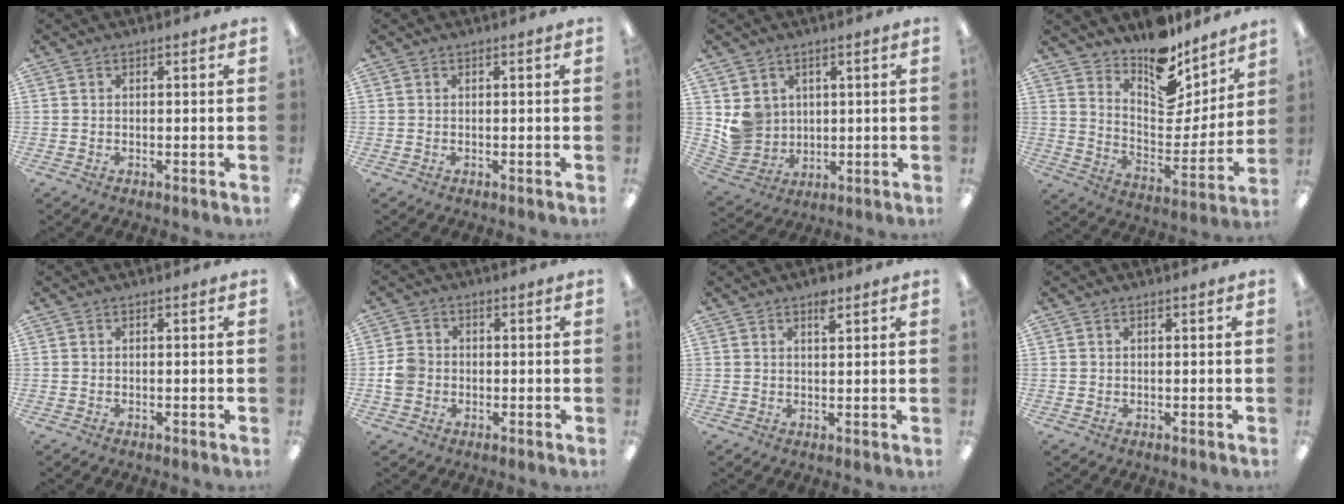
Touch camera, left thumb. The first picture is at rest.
{"total": 0.0}
{"total": 7.4, "force": [2.6, 6.8, 0.9], "torque": [-0.022, -0.006, 0.057]}
{"total": 14.9, "force": [12.3, 6.5, 5.4], "torque": [-0.070, -0.115, 0.214]}
{"total": 0.0}
{"total": 4.5, "force": [-0.6, 4.0, 1.9], "torque": [-0.027, 0.009, -0.012]}
{"total": 3.2, "force": [2.2, 1.1, 2.1], "torque": [-0.022, -0.008, 0.033]}
{"total": 0.5, "force": [0.2, 0.5, 0.0], "torque": [-0.001, 0.004, 0.003]}